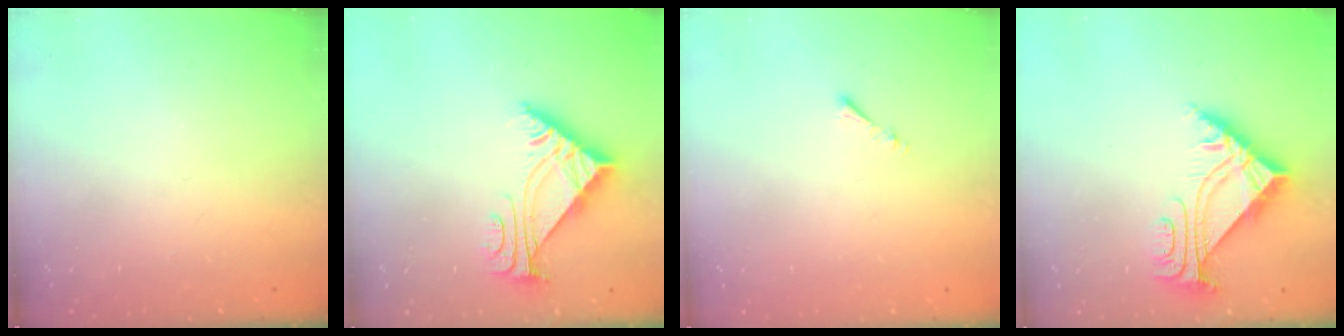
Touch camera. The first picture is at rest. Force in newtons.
{"total": 7.0, "press": 7.0, "slide": 0.3}
{"total": 0.8, "press": 0.7, "slide": 0.3}
{"total": 7.0, "press": 7.0, "slide": 0.7}